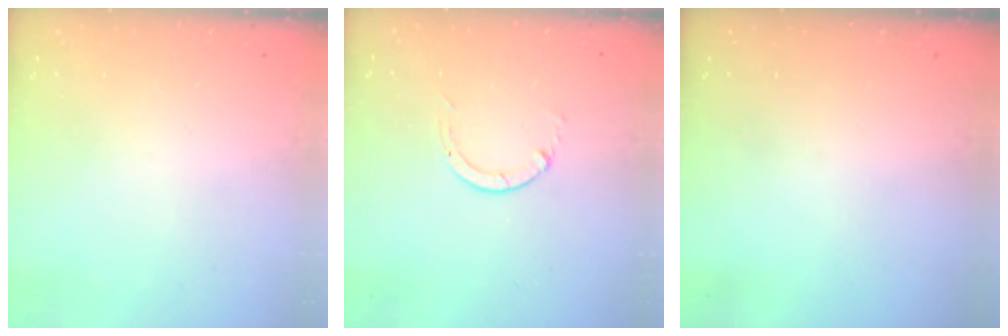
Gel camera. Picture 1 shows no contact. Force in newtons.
{"total": 0.6, "press": 0.5, "slide": 0.1}
{"total": 0.0}